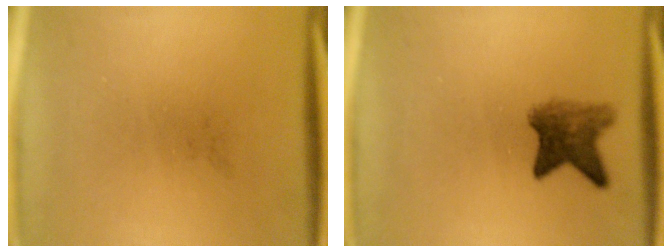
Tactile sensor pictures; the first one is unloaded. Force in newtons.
{"total": 5.1}